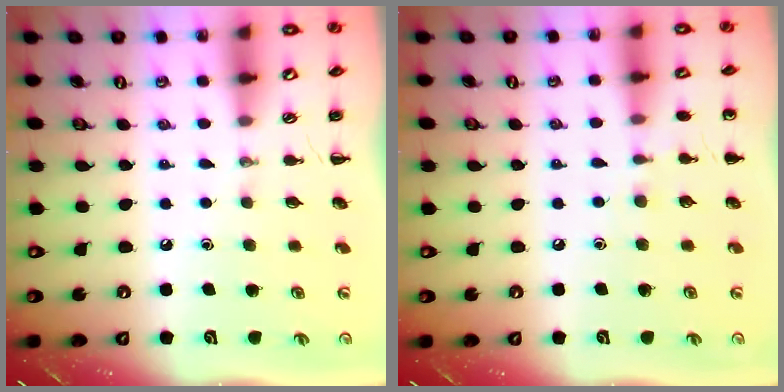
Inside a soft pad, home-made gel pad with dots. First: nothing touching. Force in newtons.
{"total": 5.1, "press": 4.9, "slide": 1.7}